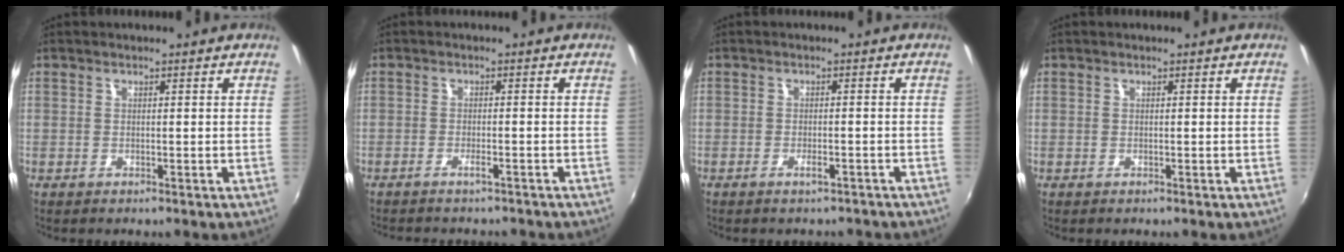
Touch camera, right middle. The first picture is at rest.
{"total": 3.1, "force": [-2.8, 0.5, 1.2], "torque": [-0.034, -0.008, -0.046]}
{"total": 2.7, "force": [-2.3, 0.7, 1.2], "torque": [-0.029, -0.005, -0.034]}
{"total": 0.0}